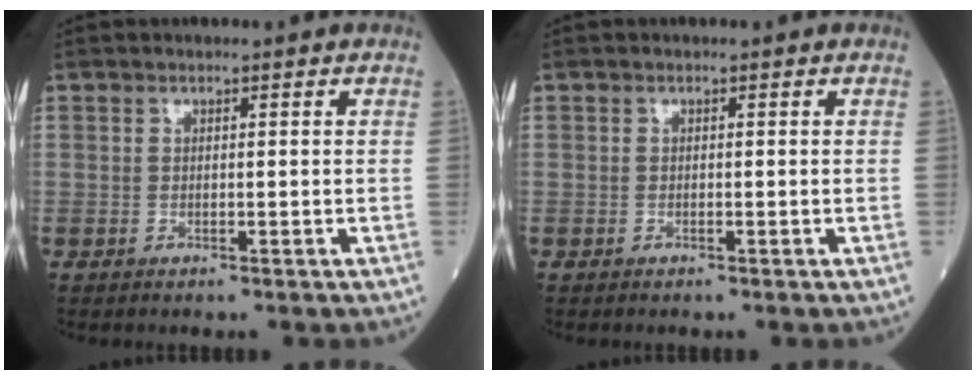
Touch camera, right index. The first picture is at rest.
{"total": 0.0}